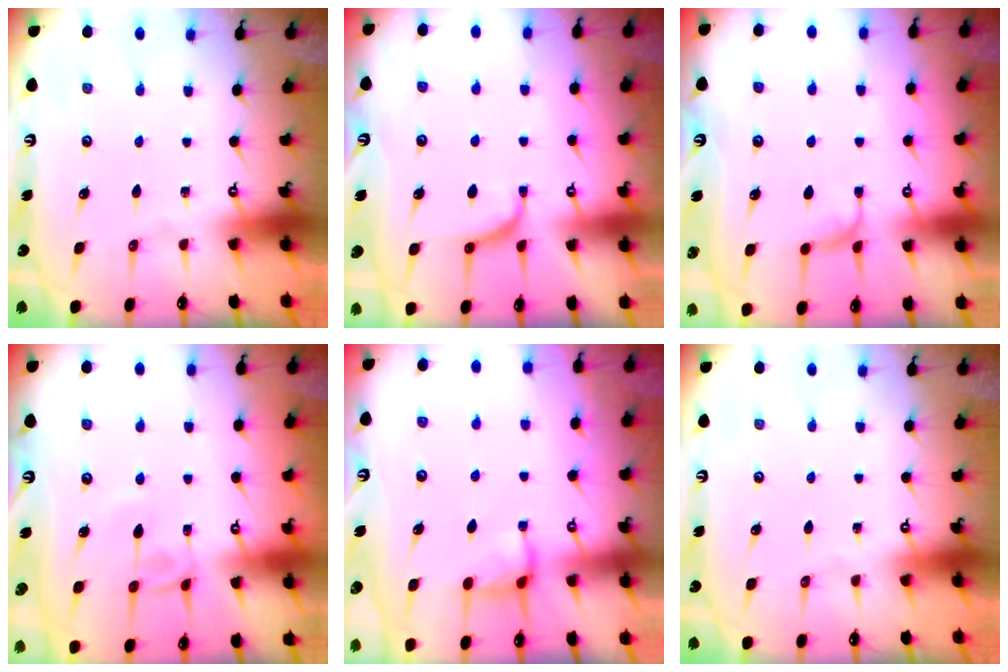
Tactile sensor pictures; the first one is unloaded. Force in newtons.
{"total": 1.2, "press": 1.2, "slide": 0.4}
{"total": 2.0, "press": 1.9, "slide": 0.4}
{"total": 4.0, "press": 4.0, "slide": 0.0}
{"total": 2.0, "press": 1.9, "slide": 0.7}
{"total": 0.0}